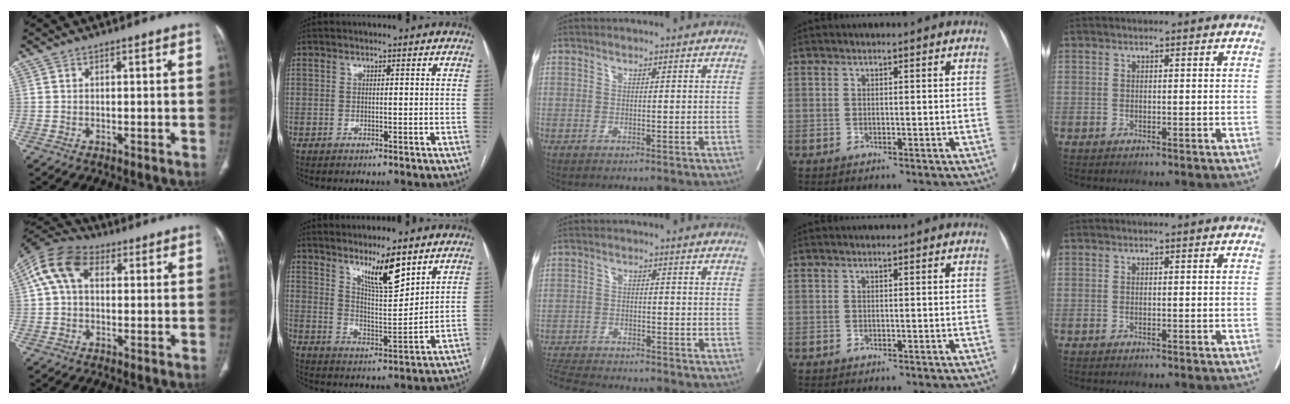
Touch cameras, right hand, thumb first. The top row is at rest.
{"thumb": {"total": 11.0, "force": [2.9, 7.4, 7.7], "torque": [-0.151, 0.036, 0.043]}, "index": {"total": 8.2, "force": [6.0, 0.9, 5.5], "torque": [-0.102, -0.014, 0.111]}, "middle": {"total": 9.1, "force": [-8.8, 0.3, 2.5], "torque": [-0.044, -0.004, -0.147]}}